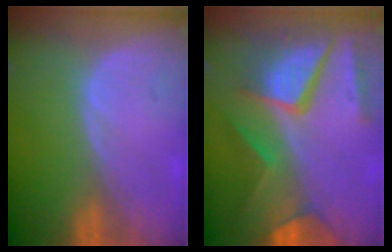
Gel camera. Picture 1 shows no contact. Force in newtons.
{"total": 11.5, "press": 9.5, "slide": 6.5}